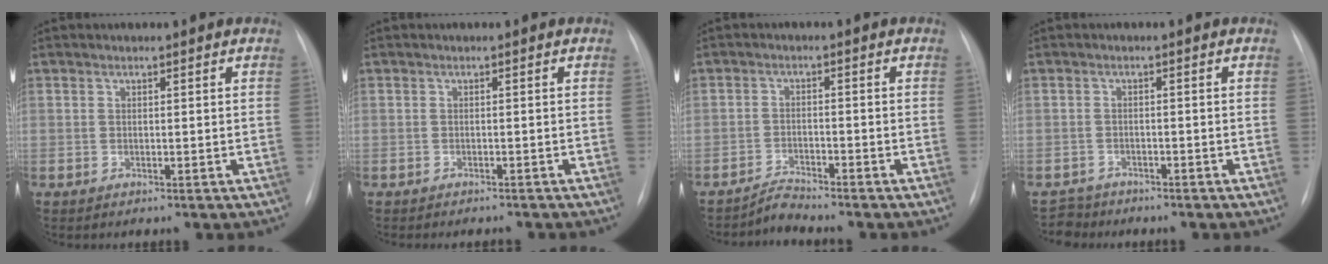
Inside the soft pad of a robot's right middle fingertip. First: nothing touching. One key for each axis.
{"total": 3.3, "fx": -3.0, "fy": 0.9, "fz": 1.1, "tx": -0.012, "ty": -0.004, "tz": -0.035}
{"total": 2.7, "fx": -2.5, "fy": -0.6, "fz": -0.4, "tx": 0.008, "ty": -0.018, "tz": -0.047}
{"total": 3.0, "fx": -2.6, "fy": 1.0, "fz": -1.1, "tx": 0.015, "ty": -0.004, "tz": -0.049}